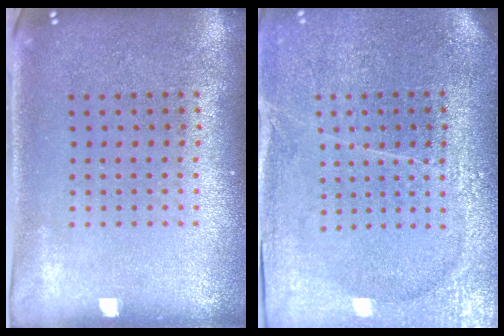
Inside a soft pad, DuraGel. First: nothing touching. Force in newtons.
{"total": 3.6, "press": 3.3, "slide": 1.6}